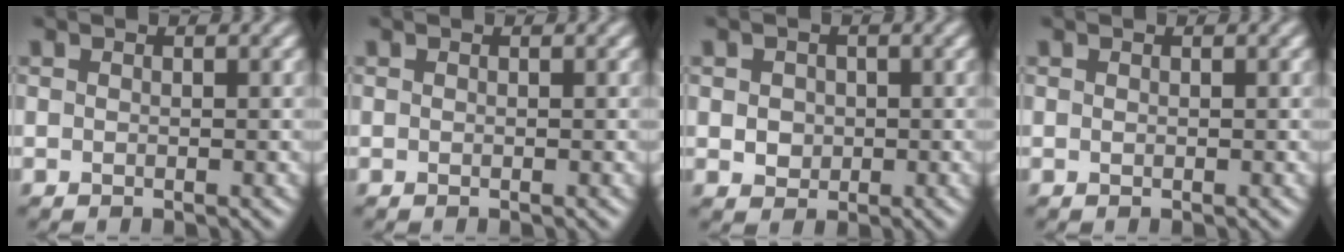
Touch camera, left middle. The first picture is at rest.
{"total": 0.0}
{"total": 2.2, "force": [0.2, 1.9, 1.1], "torque": [-0.015, 0.008, 0.002]}
{"total": 0.0}